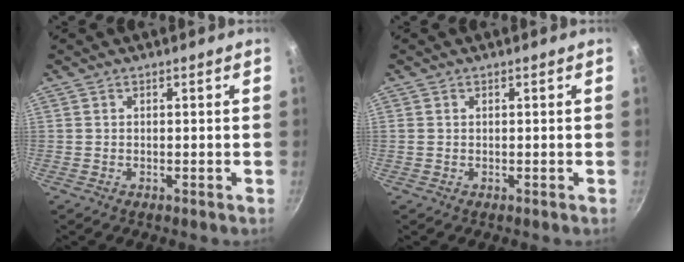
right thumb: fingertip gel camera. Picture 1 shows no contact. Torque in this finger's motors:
{"motor_torque": [0.10, 0.02, -0.59, 0.20, 0.04]}